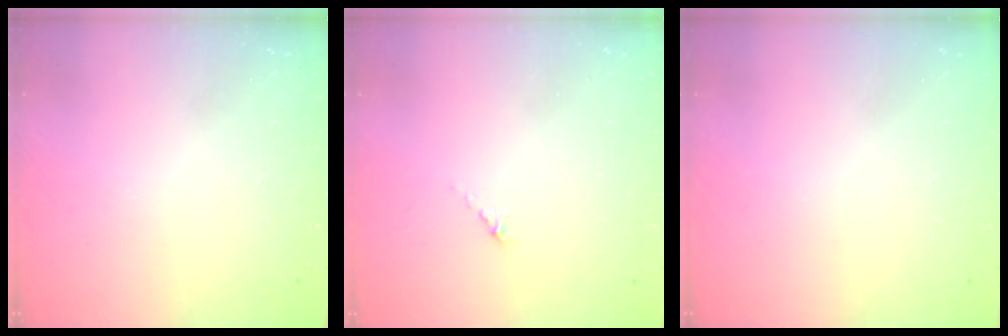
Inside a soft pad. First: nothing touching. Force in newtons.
{"total": 2.7, "press": 2.7, "slide": 0.7}
{"total": 0.0}